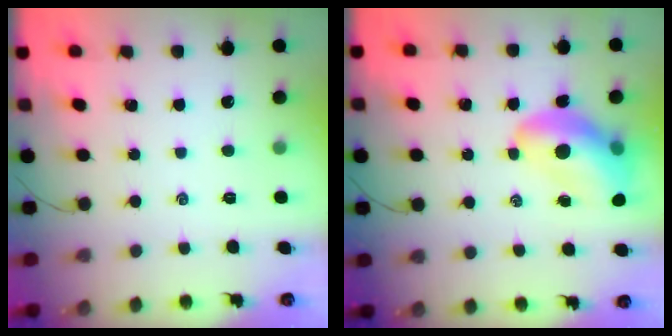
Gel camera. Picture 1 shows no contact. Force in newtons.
{"total": 13.2, "press": 12.6, "slide": 3.7}